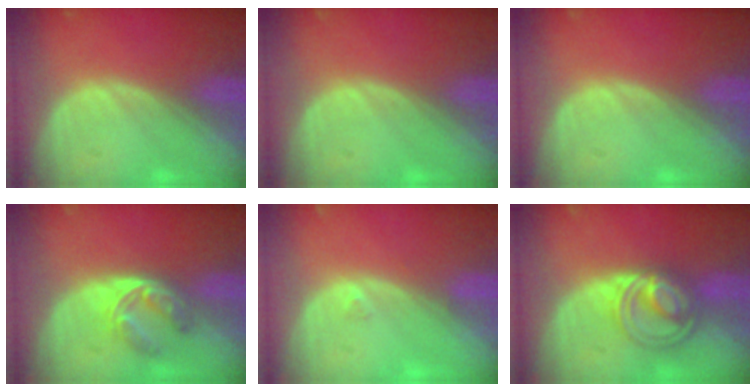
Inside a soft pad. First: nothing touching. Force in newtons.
{"total": 0.0}
{"total": 0.0}
{"total": 5.9, "press": 4.7, "slide": 3.6}
{"total": 0.5, "press": 0.5, "slide": 0.2}
{"total": 6.5, "press": 6.5, "slide": 0.3}